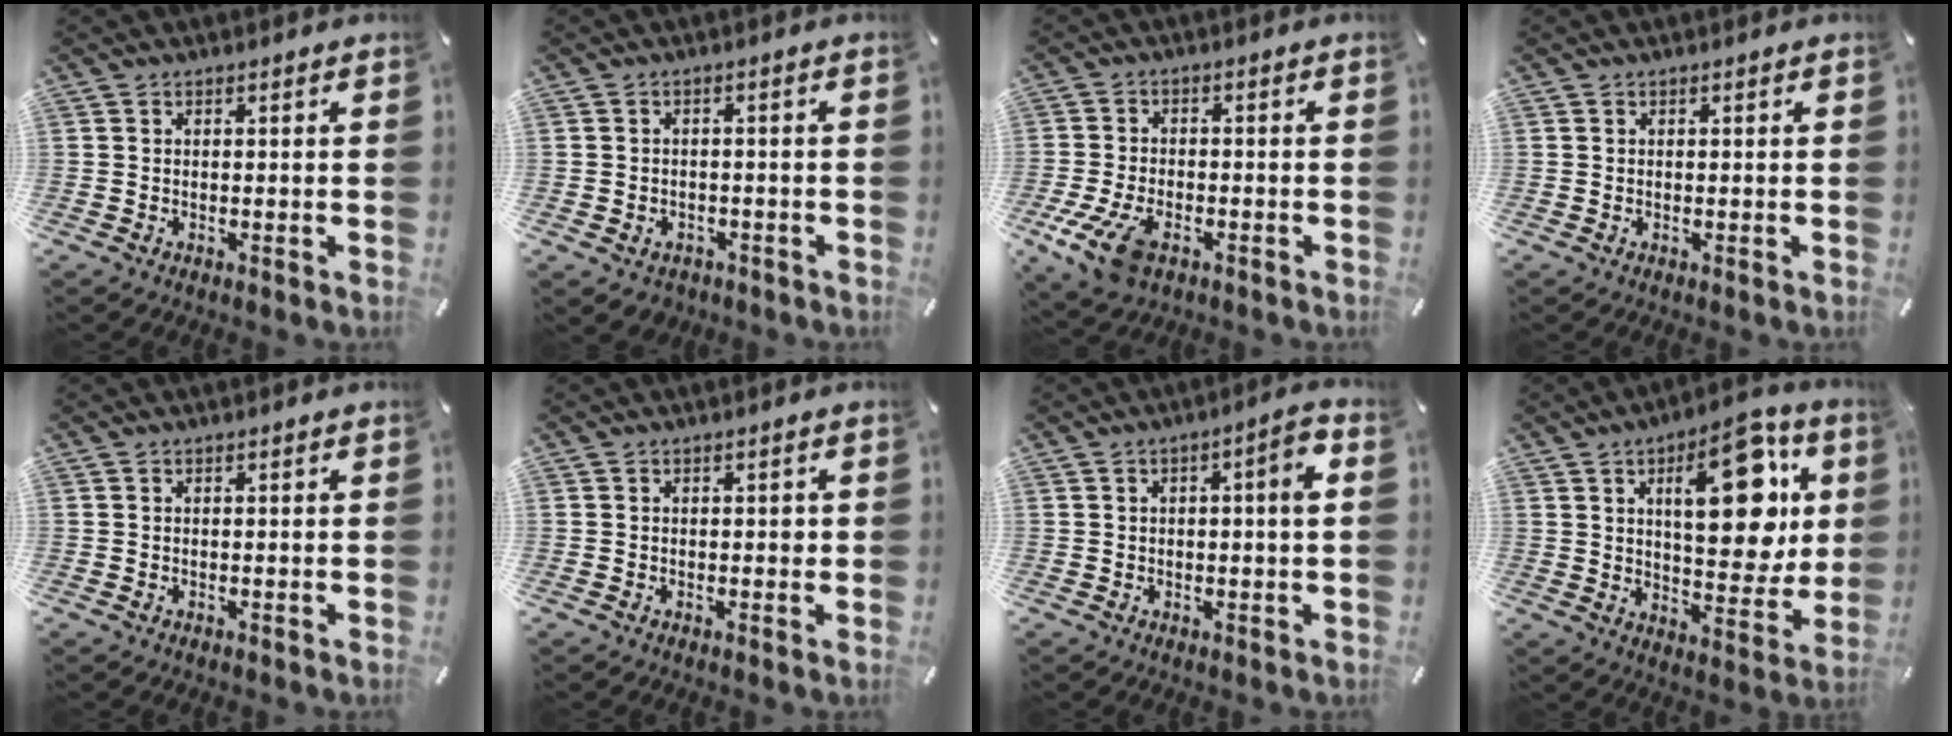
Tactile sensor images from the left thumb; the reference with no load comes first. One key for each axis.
{"total": 2.7, "fx": -1.6, "fy": 2.1, "fz": 0.8, "tx": -0.014, "ty": 0.009, "tz": -0.032}
{"total": 9.3, "fx": -4.5, "fy": 5.1, "fz": 6.4, "tx": -0.156, "ty": 0.002, "tz": -0.083}
{"total": 0.0}
{"total": 0.0}
{"total": 1.1, "fx": -0.1, "fy": 0.7, "fz": 0.8, "tx": -0.016, "ty": 0.003, "tz": -0.004}
{"total": 4.3, "fx": 0.6, "fy": 1.0, "fz": 4.2, "tx": -0.061, "ty": 0.001, "tz": 0.002}
{"total": 21.1, "fx": 7.3, "fy": 9.9, "fz": 17.2, "tx": -0.227, "ty": -0.029, "tz": 0.108}